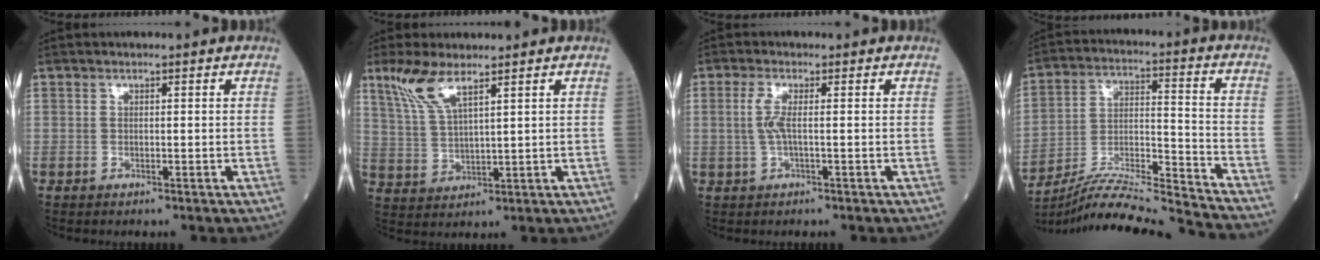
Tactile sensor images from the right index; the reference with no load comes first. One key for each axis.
{"total": 6.6, "fx": 4.5, "fy": 1.0, "fz": 4.8, "tx": -0.113, "ty": 0.005, "tz": 0.098}
{"total": 2.9, "fx": 0.1, "fy": 0.4, "fz": 2.9, "tx": -0.071, "ty": 0.001, "tz": 0.000}
{"total": 19.4, "fx": -18.5, "fy": -1.6, "fz": 5.6, "tx": -0.113, "ty": -0.003, "tz": -0.308}